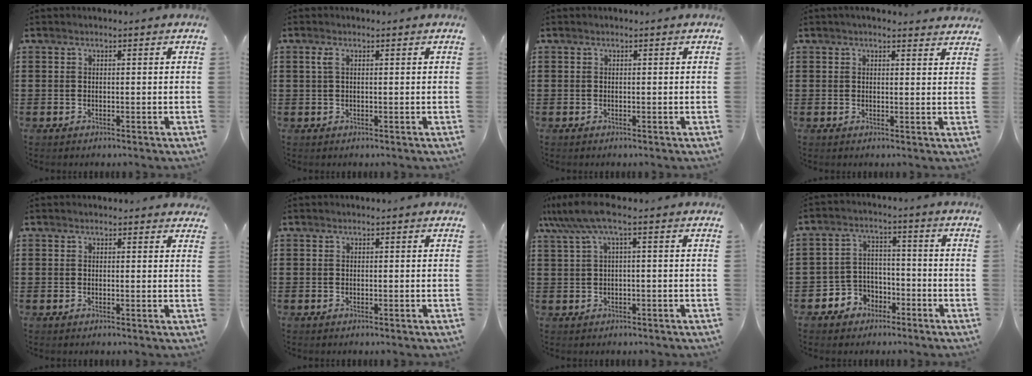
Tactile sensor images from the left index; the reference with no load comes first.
{"total": 1.6, "force": [0.3, 0.4, 1.5], "torque": [-0.030, 0.003, 0.004]}
{"total": 0.0}
{"total": 1.9, "force": [1.8, 0.2, 0.6], "torque": [-0.016, 0.002, 0.034]}
{"total": 0.9, "force": [0.7, 0.3, 0.3], "torque": [-0.008, 0.003, 0.014]}
{"total": 0.0}
{"total": 5.6, "force": [1.5, 0.5, 5.3], "torque": [-0.125, -0.010, 0.019]}
{"total": 4.8, "force": [-3.1, 3.7, 0.6], "torque": [-0.030, 0.009, -0.064]}